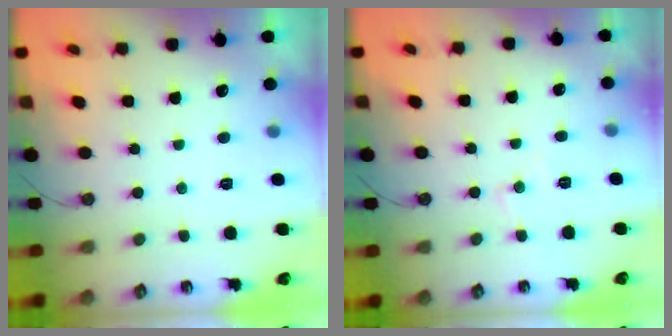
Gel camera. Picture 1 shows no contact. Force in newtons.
{"total": 6.6, "press": 6.6, "slide": 0.3}